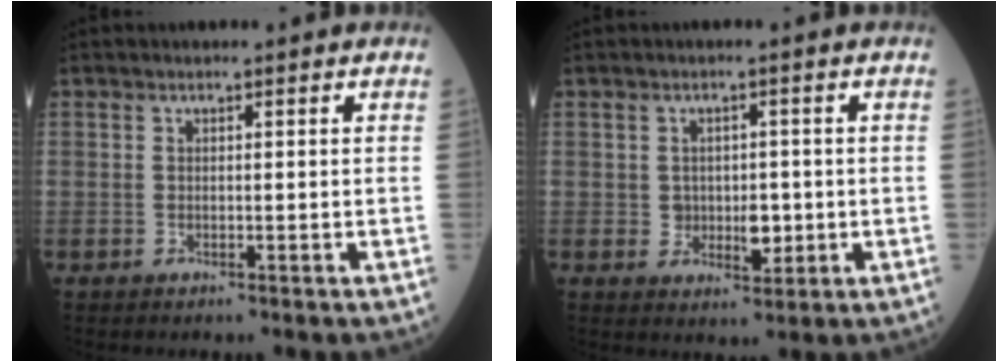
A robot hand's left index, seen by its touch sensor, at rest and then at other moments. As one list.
[{"total": 3.8, "force": [-0.3, 2.7, 2.7], "torque": [-0.035, 0.002, 0.004]}]